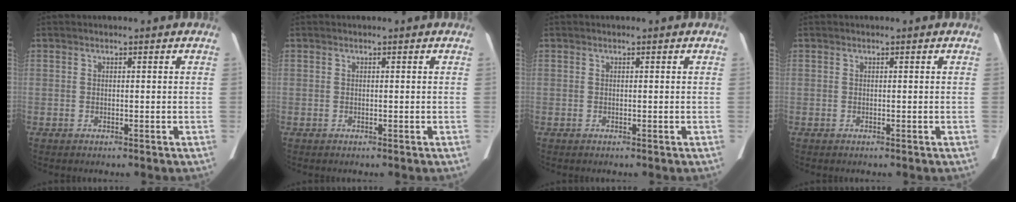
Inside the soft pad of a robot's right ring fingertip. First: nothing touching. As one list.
[{"total": 0.0}, {"total": 0.0}, {"total": 0.0}]